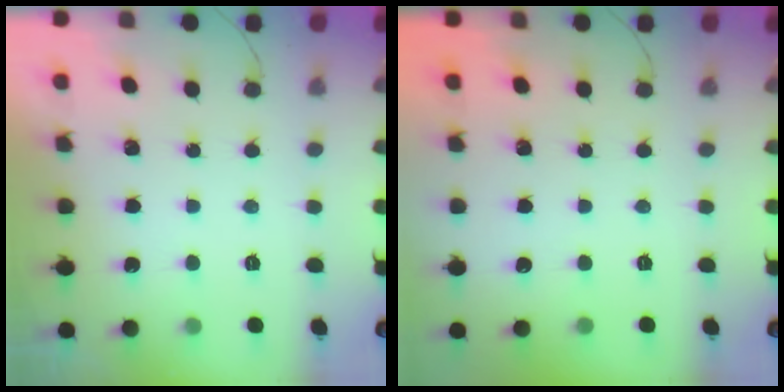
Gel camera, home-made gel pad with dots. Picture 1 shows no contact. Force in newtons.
{"total": 0.0}